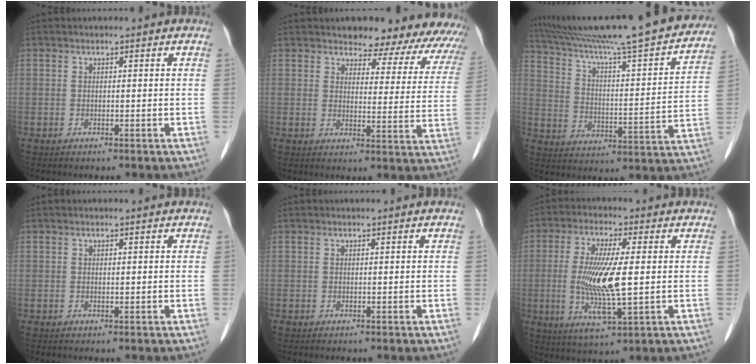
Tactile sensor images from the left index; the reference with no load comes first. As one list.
[{"total": 17.6, "force": [16.4, 4.8, 4.0], "torque": [-0.007, -0.056, 0.159]}, {"total": 28.7, "force": [24.8, 2.2, 14.2], "torque": [-0.229, -0.030, 0.344]}, {"total": 0.0}, {"total": 0.0}, {"total": 10.9, "force": [-0.4, 1.7, 10.7], "torque": [-0.222, -0.014, -0.007]}]